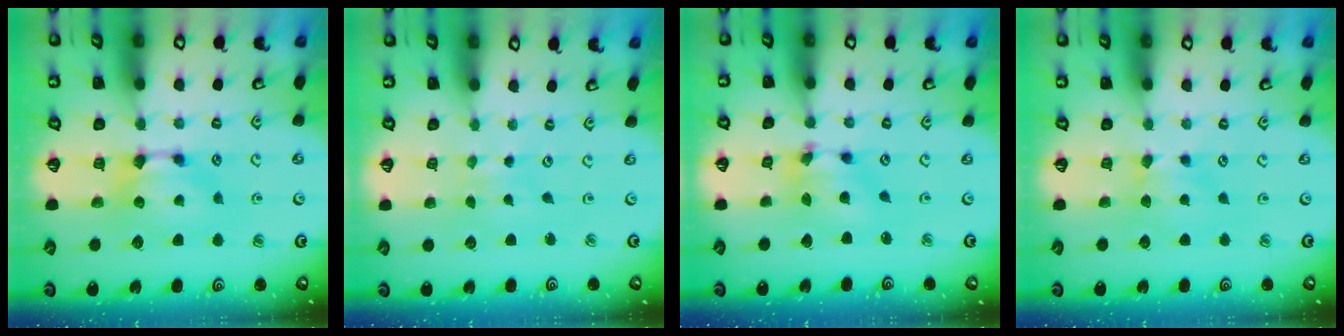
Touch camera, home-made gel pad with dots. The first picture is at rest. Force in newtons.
{"total": 5.1, "press": 5.1, "slide": 0.3}
{"total": 4.2, "press": 3.8, "slide": 1.8}
{"total": 2.4, "press": 2.3, "slide": 0.5}